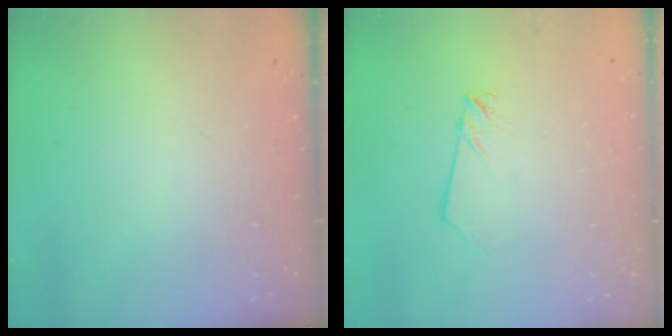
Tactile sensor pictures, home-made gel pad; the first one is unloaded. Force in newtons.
{"total": 2.5, "press": 2.5, "slide": 0.1}